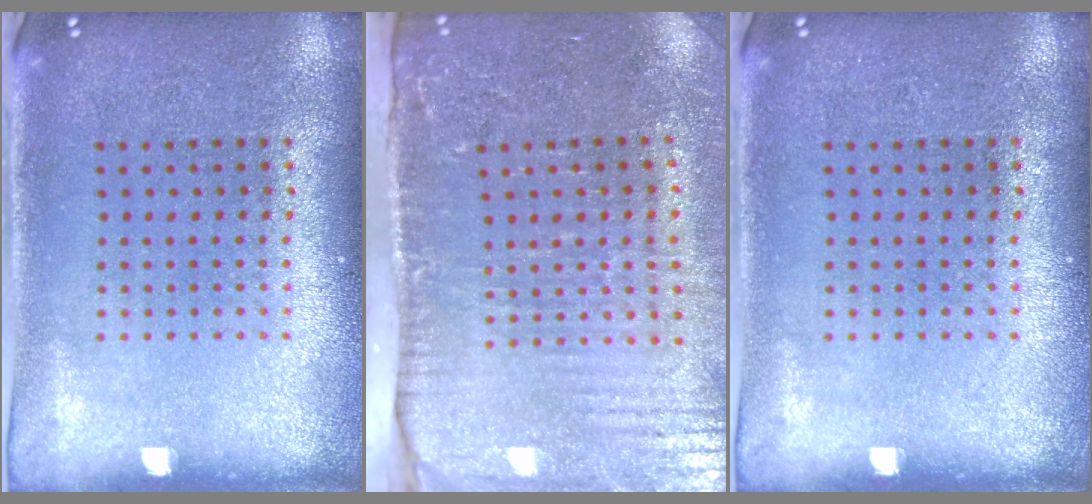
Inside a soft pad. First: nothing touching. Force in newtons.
{"total": 4.5, "press": 3.7, "slide": 2.4}
{"total": 0.0}